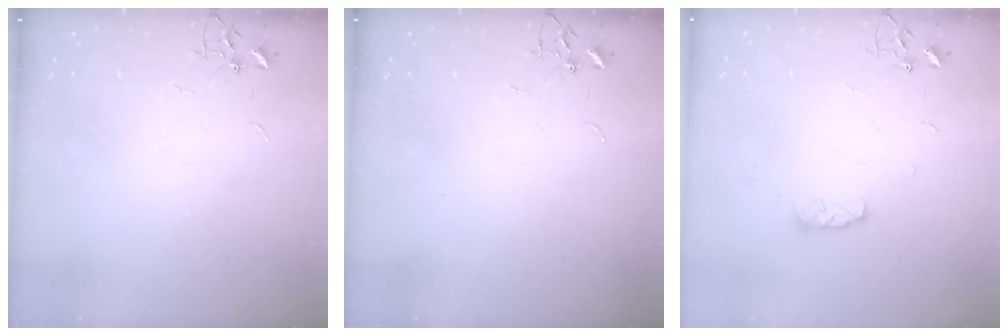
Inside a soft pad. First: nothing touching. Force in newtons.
{"total": 0.0}
{"total": 5.7, "press": 5.7, "slide": 0.9}